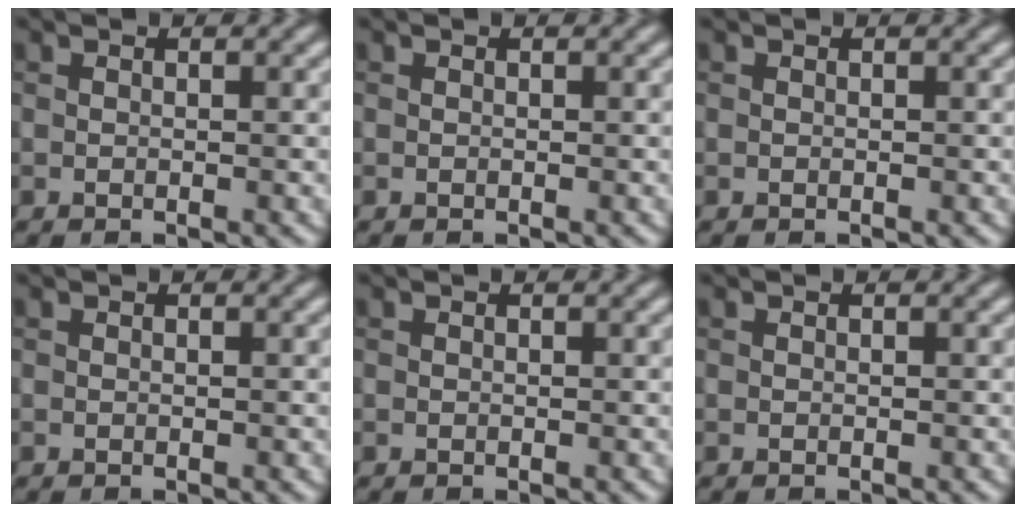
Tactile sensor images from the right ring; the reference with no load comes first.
{"total": 0.0}
{"total": 0.0}
{"total": 0.0}
{"total": 0.0}
{"total": 0.0}